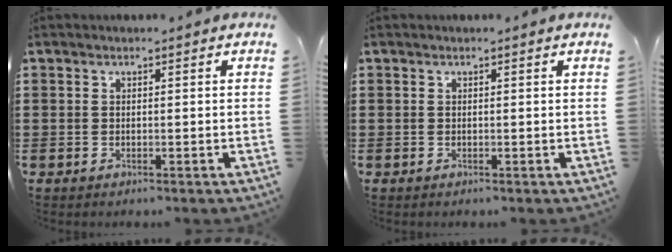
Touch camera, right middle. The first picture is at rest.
{"total": 0.0}